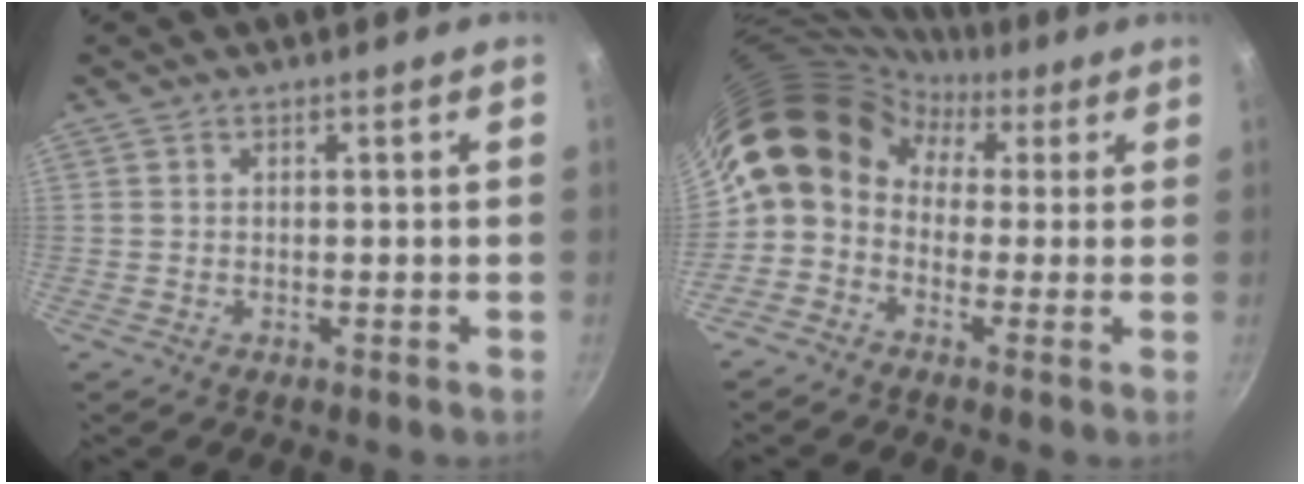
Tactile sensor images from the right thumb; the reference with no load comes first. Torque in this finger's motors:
{"motor_torque": [2.33, 2.41, 0.88, -0.77, 0.17]}